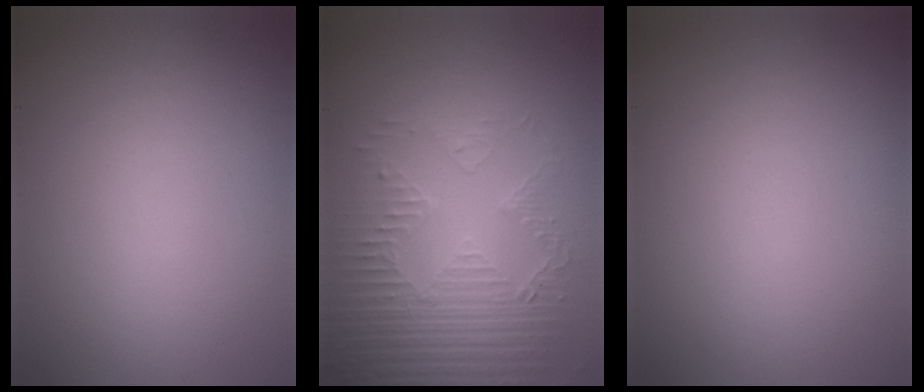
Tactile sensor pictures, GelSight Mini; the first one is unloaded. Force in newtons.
{"total": 5.2, "press": 3.5, "slide": 3.9}
{"total": 0.0}